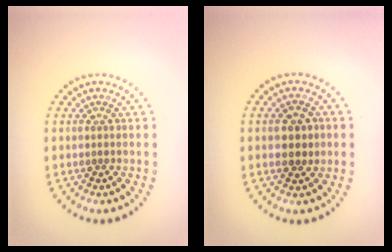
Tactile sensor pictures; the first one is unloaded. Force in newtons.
{"total": 2.6, "press": 2.6, "slide": 0.1}